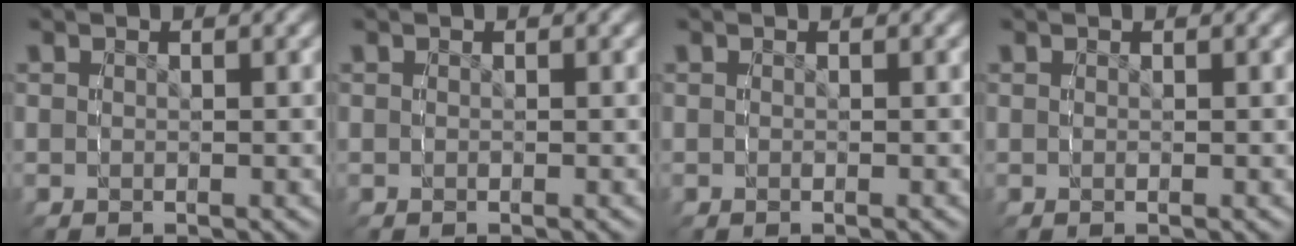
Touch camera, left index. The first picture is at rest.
{"total": 0.0}
{"total": 0.0}
{"total": 0.0}